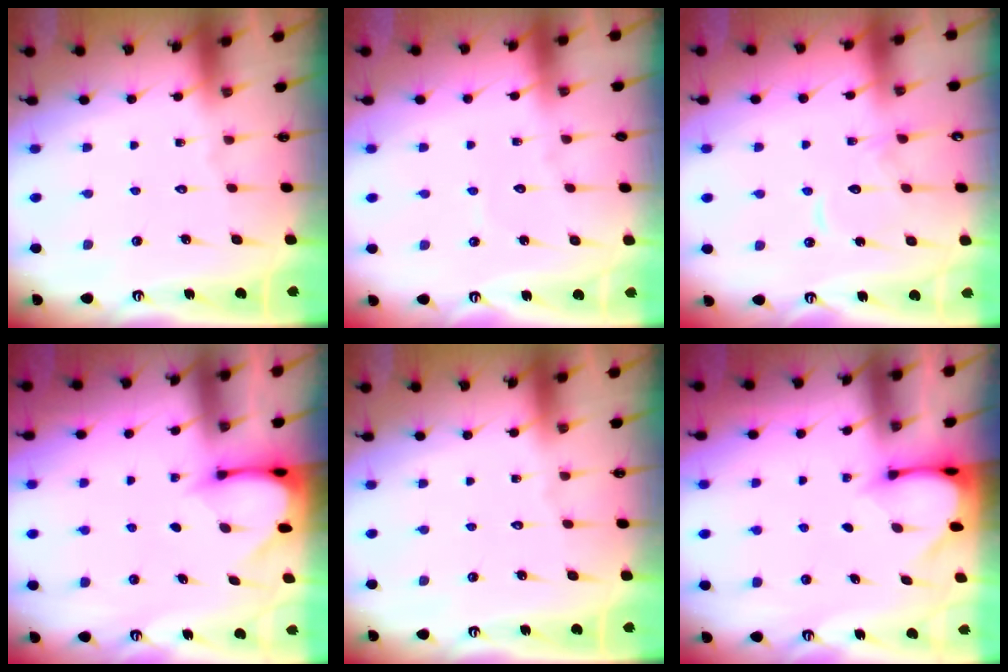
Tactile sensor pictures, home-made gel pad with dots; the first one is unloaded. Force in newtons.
{"total": 2.8, "press": 2.8, "slide": 0.3}
{"total": 11.3, "press": 11.3, "slide": 0.8}
{"total": 3.2, "press": 3.2, "slide": 0.1}
{"total": 0.0}
{"total": 3.3, "press": 3.2, "slide": 0.2}